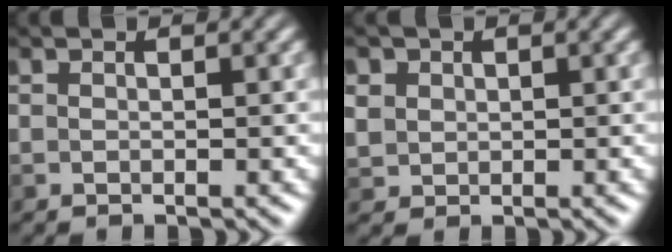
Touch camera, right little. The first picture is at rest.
{"total": 2.1, "force": [0.7, 1.9, 0.7], "torque": [-0.018, 0.001, 0.021]}